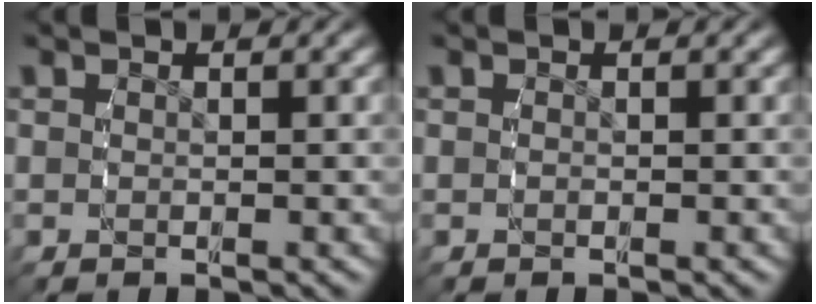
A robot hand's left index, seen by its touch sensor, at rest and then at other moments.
{"total": 0.0}